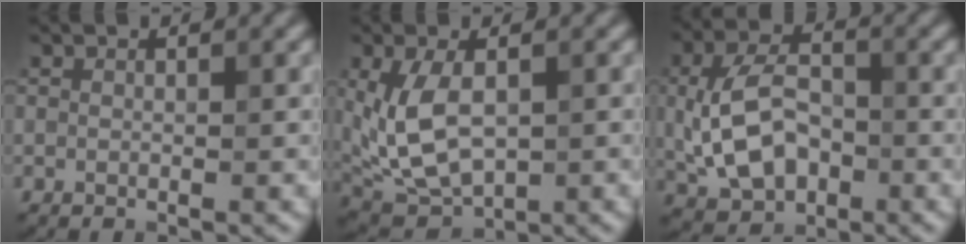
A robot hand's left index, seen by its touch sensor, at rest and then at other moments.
{"total": 6.5, "force": [0.2, 3.7, 5.4], "torque": [-0.122, -0.009, 0.012]}
{"total": 7.1, "force": [-0.7, 4.6, 5.3], "torque": [-0.111, -0.003, -0.013]}